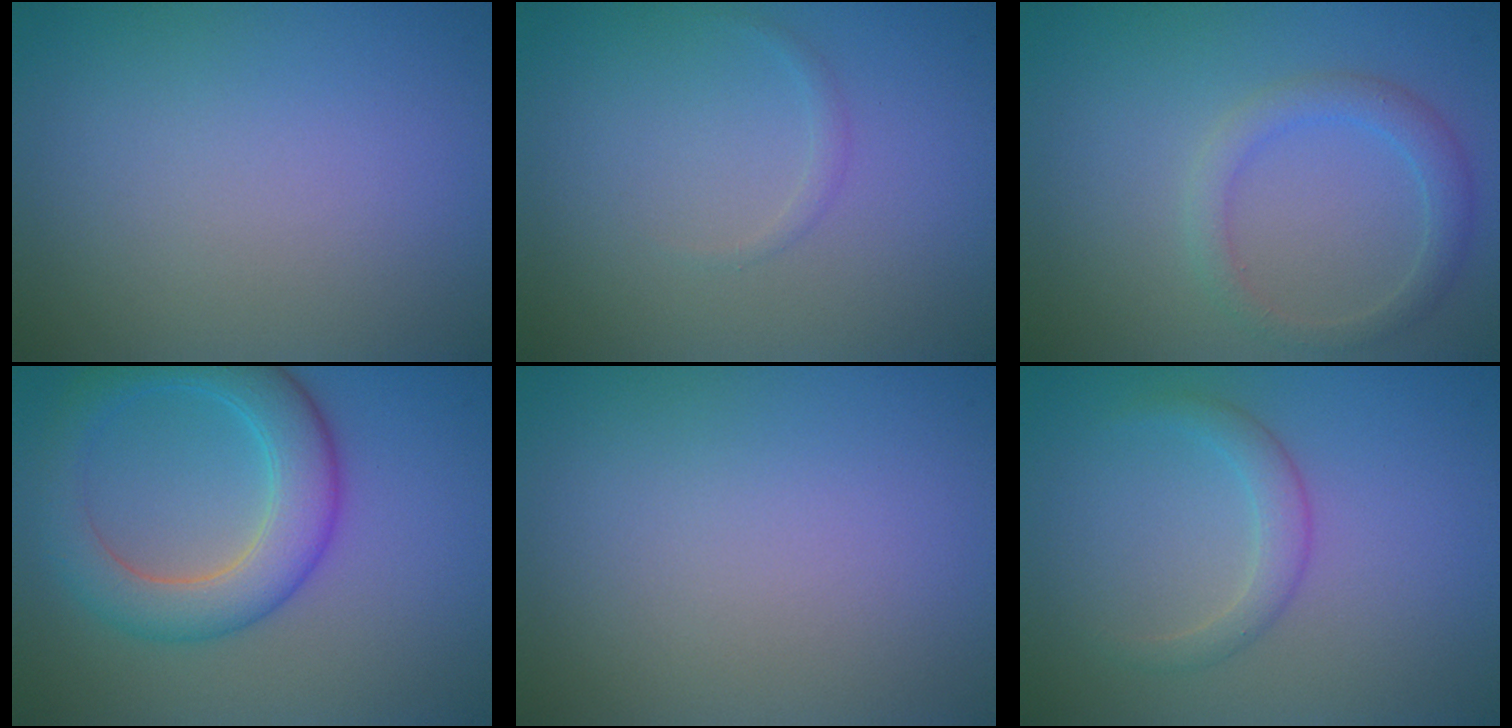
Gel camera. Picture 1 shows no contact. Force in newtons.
{"total": 0.6, "press": 0.6, "slide": 0.1}
{"total": 2.4, "press": 2.4, "slide": 0.2}
{"total": 5.9, "press": 5.9, "slide": 0.1}
{"total": 0.0}
{"total": 1.9, "press": 1.9, "slide": 0.1}